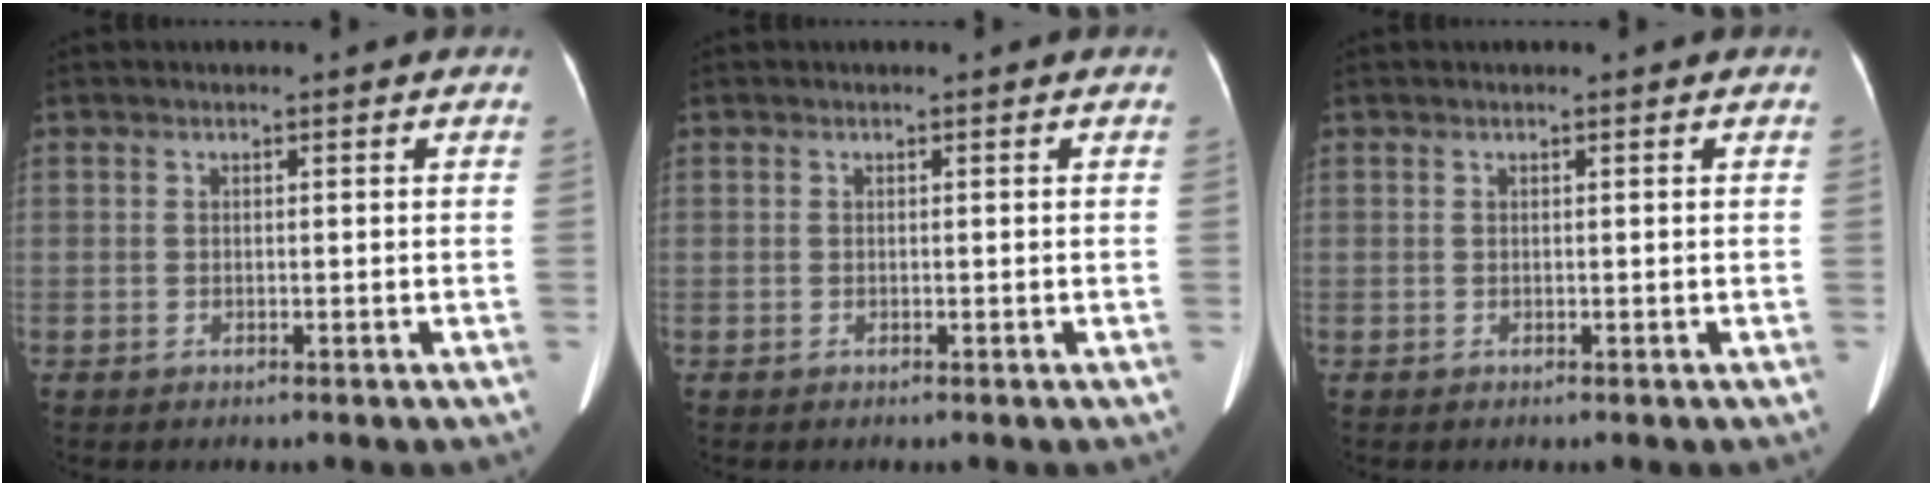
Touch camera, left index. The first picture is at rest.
{"total": 0.0}
{"total": 0.0}